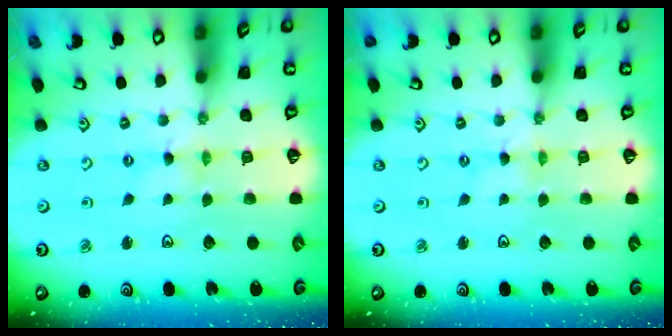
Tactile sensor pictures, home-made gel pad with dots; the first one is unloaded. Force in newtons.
{"total": 0.0}